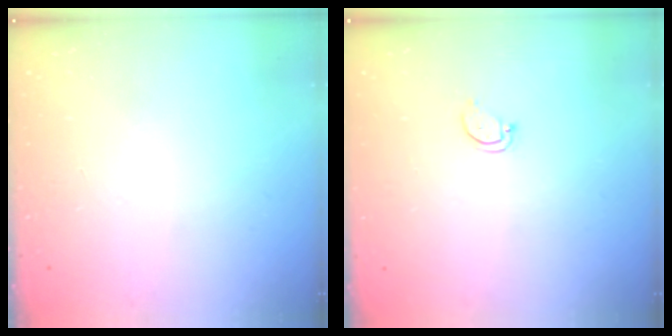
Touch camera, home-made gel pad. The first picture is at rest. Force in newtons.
{"total": 3.1, "press": 3.1, "slide": 0.2}